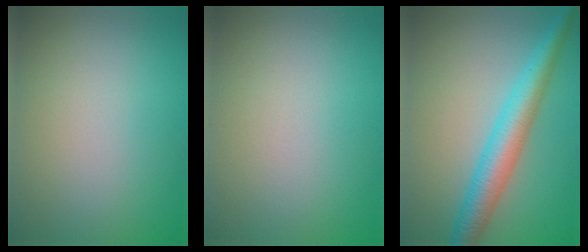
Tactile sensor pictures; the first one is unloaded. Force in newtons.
{"total": 0.0}
{"total": 5.2, "press": 5.2, "slide": 0.1}